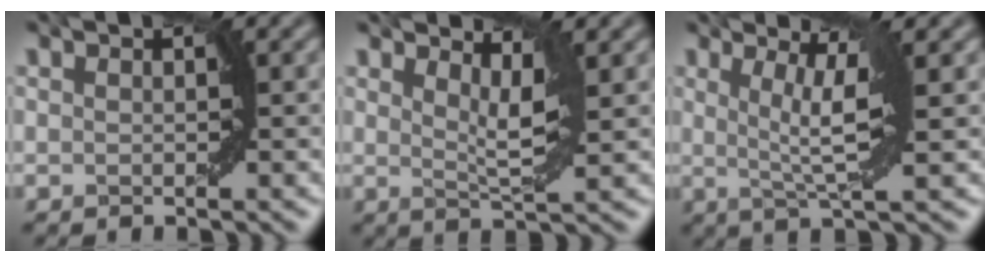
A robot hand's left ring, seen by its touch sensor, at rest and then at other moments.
{"total": 2.8, "force": [1.6, 0.5, 2.3], "torque": [-0.042, 0.001, 0.029]}
{"total": 4.1, "force": [0.3, 0.5, 4.1], "torque": [-0.080, 0.001, 0.012]}